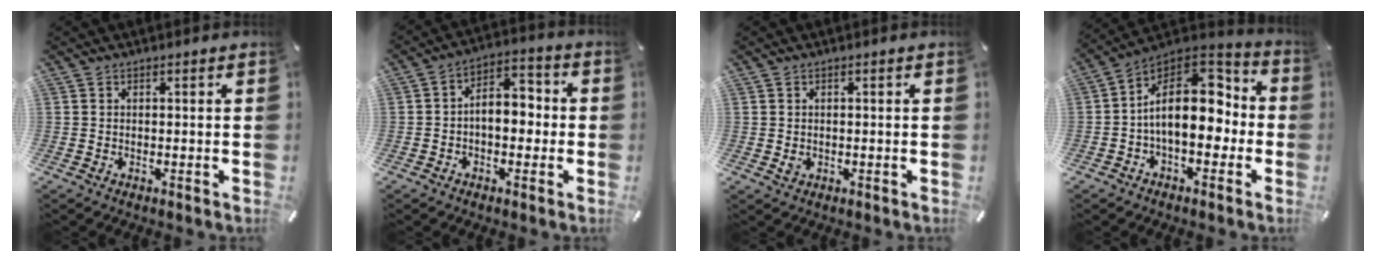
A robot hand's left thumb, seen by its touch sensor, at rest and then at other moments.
{"total": 6.5, "force": [-1.2, 4.5, 4.6], "torque": [-0.064, 0.009, -0.025]}
{"total": 0.9, "force": [-0.2, 0.8, 0.4], "torque": [-0.007, 0.002, -0.004]}
{"total": 17.5, "force": [0.4, 11.0, 13.6], "torque": [-0.210, -0.005, 0.007]}